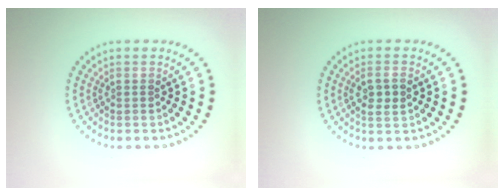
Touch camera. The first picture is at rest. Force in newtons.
{"total": 2.1, "press": 2.1, "slide": 0.5}